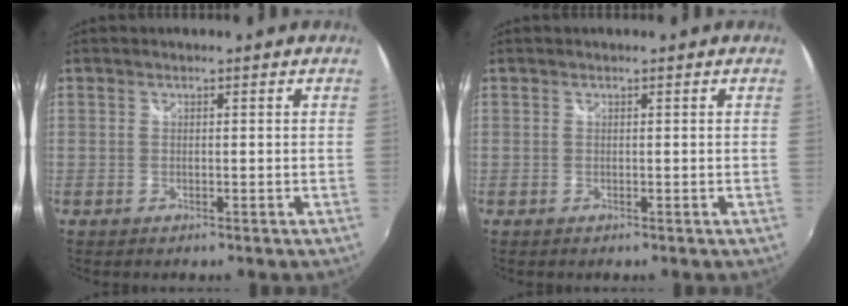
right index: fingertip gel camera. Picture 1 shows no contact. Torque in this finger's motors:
{"motor_torque": [0.01, 0.01, -0.01, -0.01]}